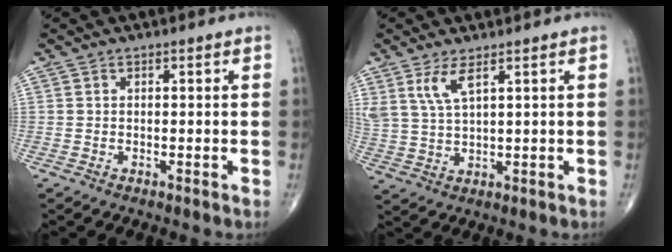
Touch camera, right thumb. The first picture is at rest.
{"total": 5.2, "force": [3.0, 1.4, 4.1], "torque": [-0.092, -0.015, 0.070]}